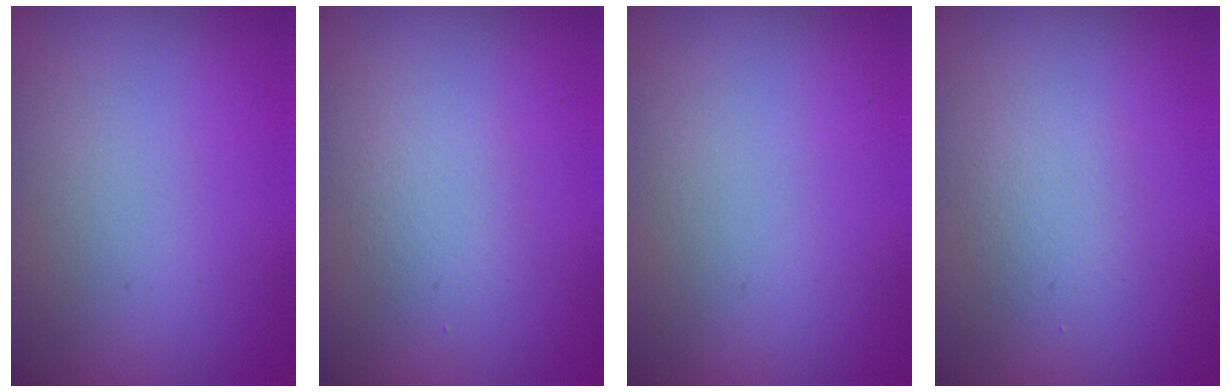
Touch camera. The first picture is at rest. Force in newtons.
{"total": 1.5, "press": 1.5, "slide": 0.2}
{"total": 0.0}
{"total": 1.5, "press": 1.5, "slide": 0.2}